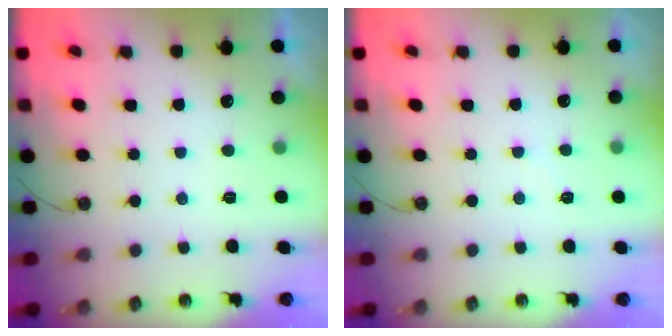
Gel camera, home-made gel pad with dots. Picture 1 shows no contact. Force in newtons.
{"total": 3.5, "press": 3.5, "slide": 0.4}